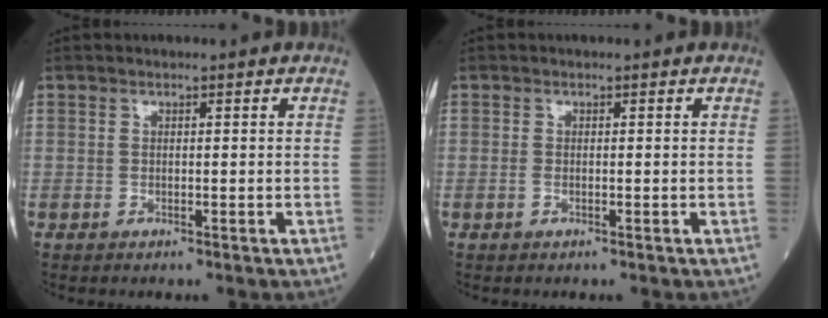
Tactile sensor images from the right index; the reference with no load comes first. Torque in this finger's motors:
{"motor_torque": [0.03, 0.00, 0.00, 0.00]}